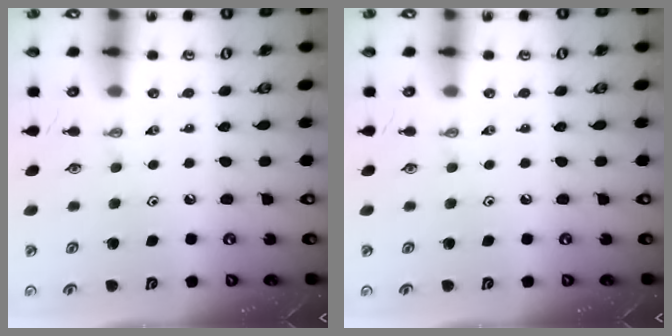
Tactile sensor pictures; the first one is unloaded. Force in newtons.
{"total": 0.0}